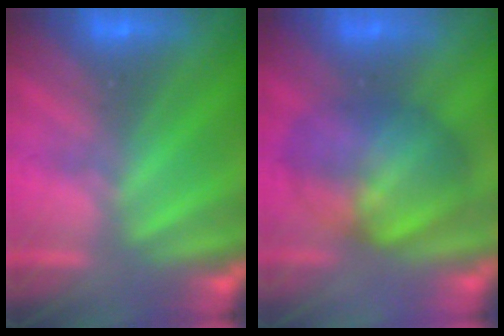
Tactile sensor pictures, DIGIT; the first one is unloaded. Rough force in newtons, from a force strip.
{"total": 8.0}